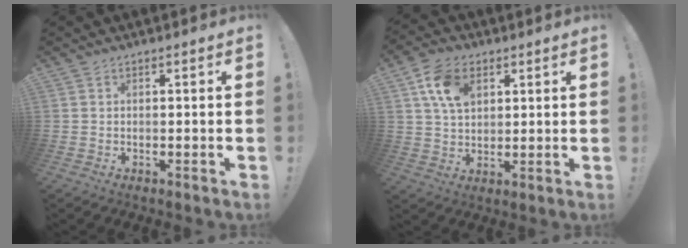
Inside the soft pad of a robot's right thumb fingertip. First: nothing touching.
{"total": 11.1, "force": [4.5, 7.6, 6.8], "torque": [-0.113, 0.004, 0.088]}